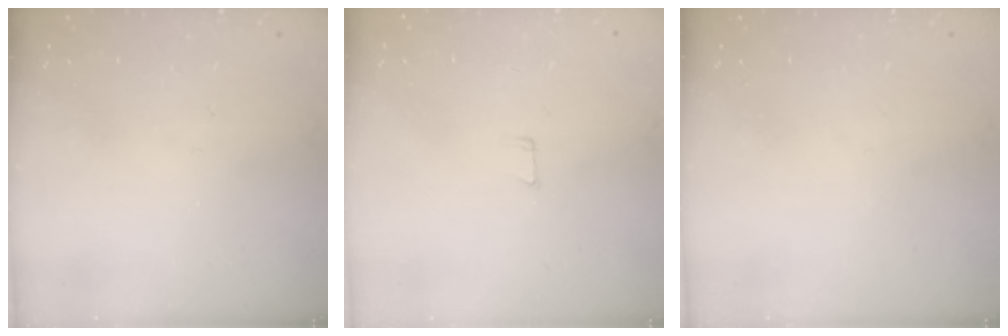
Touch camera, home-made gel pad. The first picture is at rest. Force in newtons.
{"total": 4.3, "press": 4.3, "slide": 0.4}
{"total": 0.0}